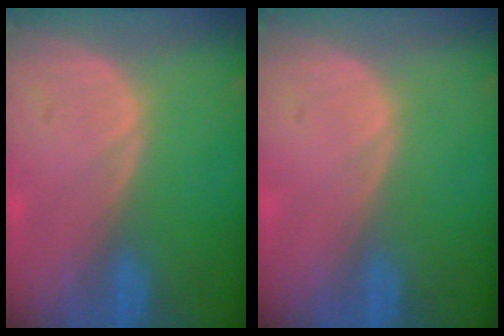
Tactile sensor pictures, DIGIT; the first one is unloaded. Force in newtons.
{"total": 0.0}